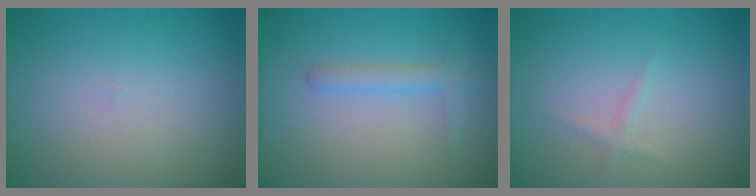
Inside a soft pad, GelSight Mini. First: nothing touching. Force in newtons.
{"total": 1.7, "press": 1.7, "slide": 0.1}
{"total": 0.8, "press": 0.8, "slide": 0.1}